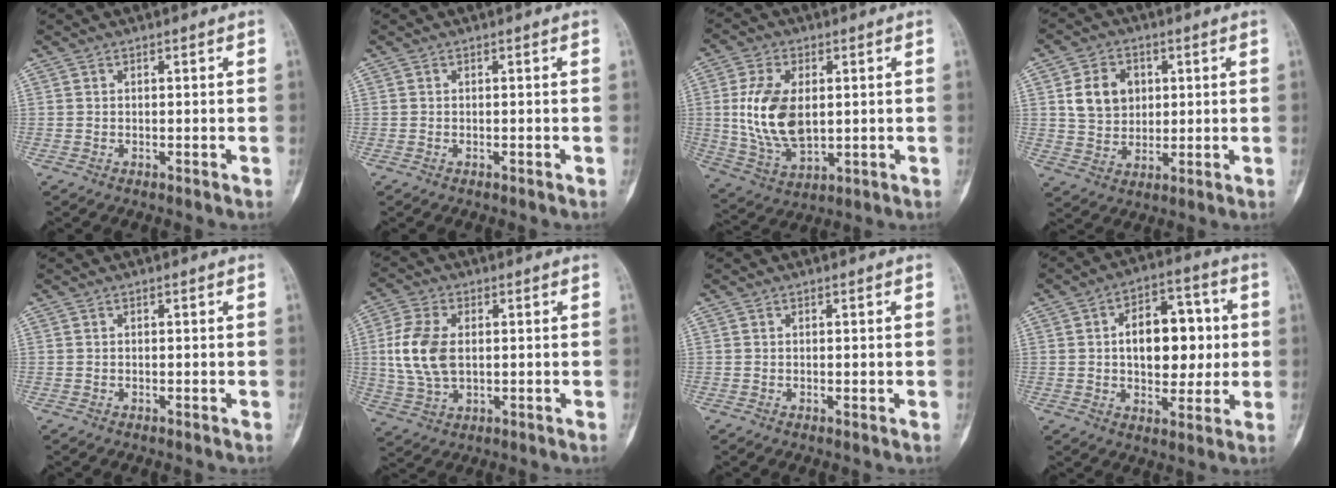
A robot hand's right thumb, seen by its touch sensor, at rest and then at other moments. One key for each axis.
{"total": 0.0}
{"total": 13.9, "fx": 1.3, "fy": 8.1, "fz": 11.1, "tx": -0.212, "ty": -0.010, "tz": 0.035}
{"total": 9.2, "fx": 2.2, "fy": 7.3, "fz": 5.1, "tx": -0.059, "ty": -0.006, "tz": 0.044}
{"total": 0.0}
{"total": 11.0, "fx": 1.0, "fy": 6.7, "fz": 8.6, "tx": -0.184, "ty": 0.001, "tz": 0.025}
{"total": 0.8, "fx": 0.0, "fy": 0.3, "fz": 0.7, "tx": -0.006, "ty": -0.002, "tz": 0.000}
{"total": 14.9, "fx": 1.4, "fy": 9.1, "fz": 11.7, "tx": -0.127, "ty": 0.018, "tz": 0.020}